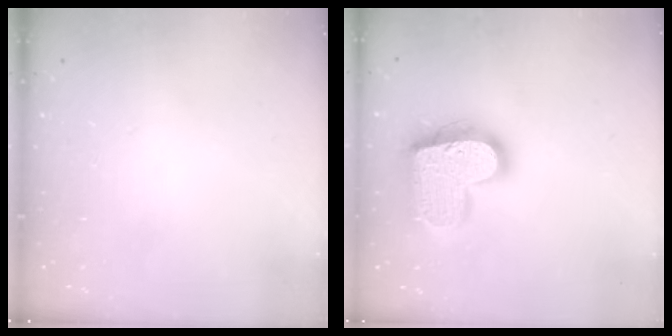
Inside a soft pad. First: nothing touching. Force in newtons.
{"total": 20.0, "press": 20.0, "slide": 1.2}